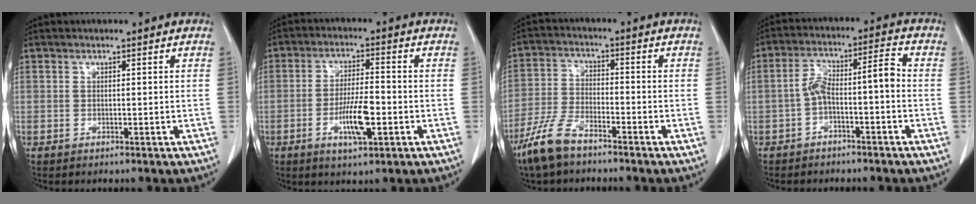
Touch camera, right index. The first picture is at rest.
{"total": 7.3, "force": [-2.5, 1.5, 6.7], "torque": [-0.125, -0.003, -0.042]}
{"total": 7.7, "force": [-5.9, 2.3, 4.4], "torque": [-0.105, -0.012, -0.119]}
{"total": 6.9, "force": [-2.0, 1.5, 6.5], "torque": [-0.120, 0.040, -0.034]}